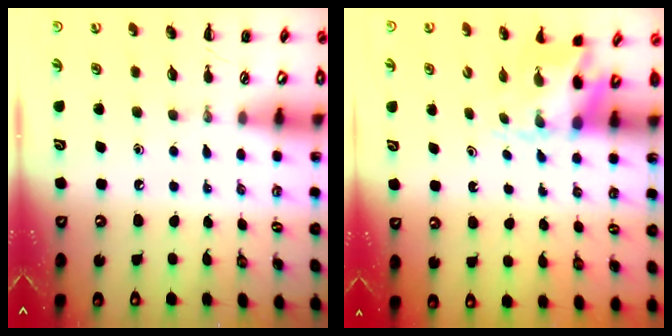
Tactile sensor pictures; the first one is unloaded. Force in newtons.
{"total": 2.9, "press": 2.8, "slide": 0.7}